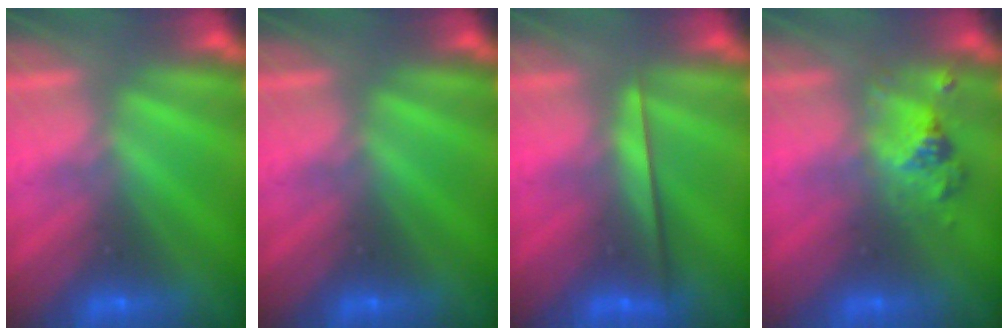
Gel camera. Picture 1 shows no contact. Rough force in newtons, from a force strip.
{"total": 0.0}
{"total": 2.3}
{"total": 2.4}